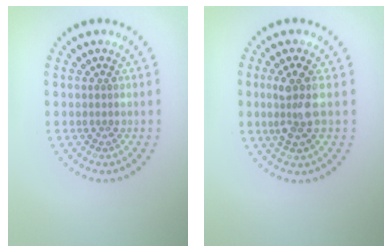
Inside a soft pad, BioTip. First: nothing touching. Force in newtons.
{"total": 3.3, "press": 3.0, "slide": 1.2}